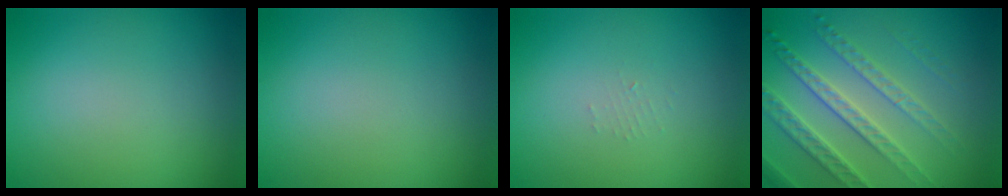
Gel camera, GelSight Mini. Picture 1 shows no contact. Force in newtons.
{"total": 0.0}
{"total": 0.7, "press": 0.7, "slide": 0.1}
{"total": 5.3, "press": 4.2, "slide": 3.2}